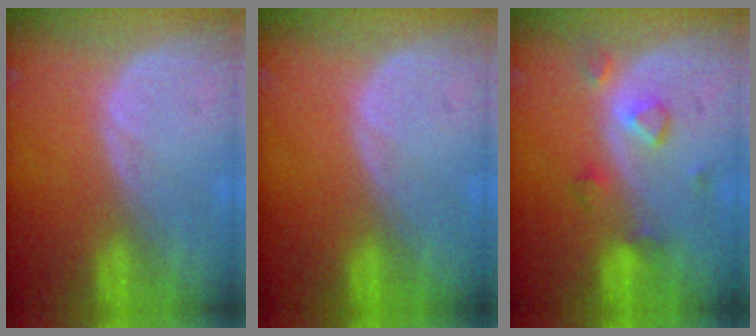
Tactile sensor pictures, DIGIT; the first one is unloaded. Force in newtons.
{"total": 0.0}
{"total": 3.6, "press": 3.6, "slide": 0.4}